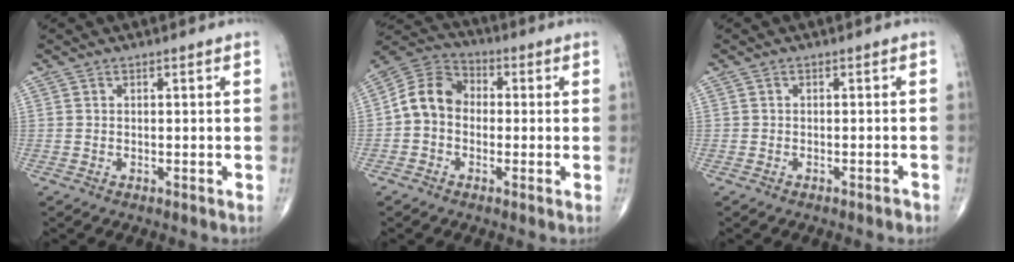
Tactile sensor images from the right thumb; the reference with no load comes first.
{"total": 9.0, "force": [-0.8, 7.3, 5.2], "torque": [-0.080, 0.033, -0.032]}
{"total": 0.9, "force": [-0.7, 0.3, 0.4], "torque": [-0.006, 0.001, -0.011]}